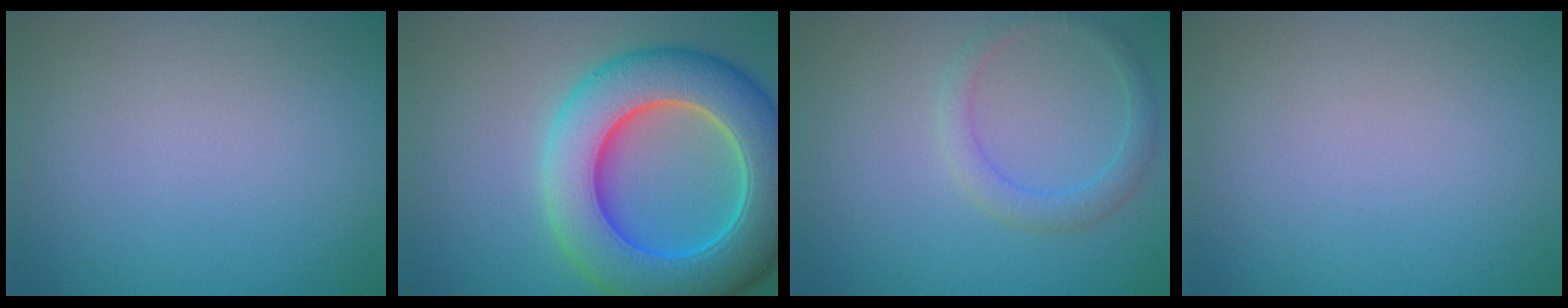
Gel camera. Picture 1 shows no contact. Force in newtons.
{"total": 11.0, "press": 11.0, "slide": 0.5}
{"total": 2.0, "press": 2.0, "slide": 0.1}
{"total": 0.0}